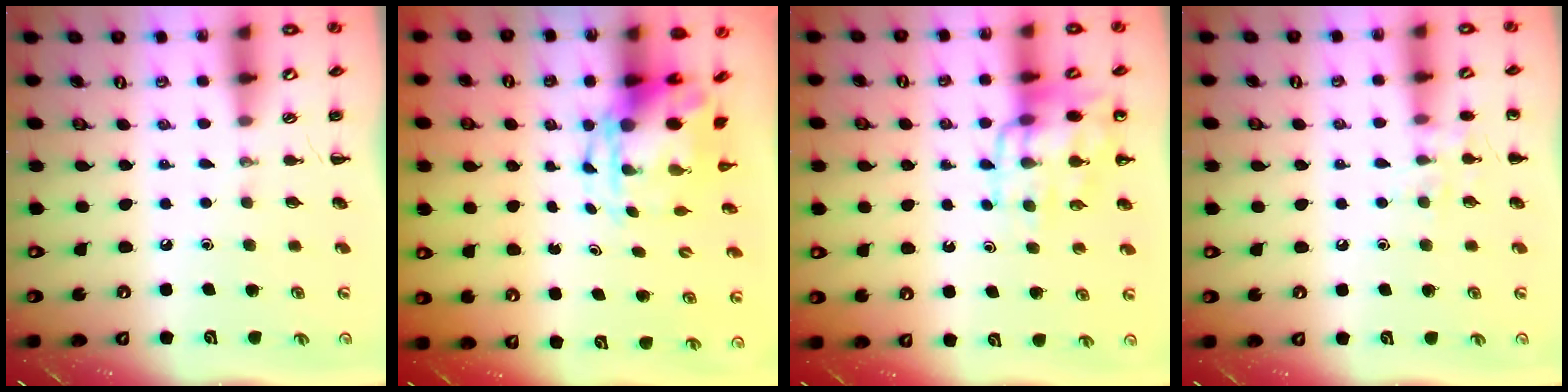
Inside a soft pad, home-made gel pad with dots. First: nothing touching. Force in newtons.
{"total": 4.4, "press": 4.2, "slide": 1.1}
{"total": 13.9, "press": 13.6, "slide": 2.7}
{"total": 7.4, "press": 7.4, "slide": 0.9}